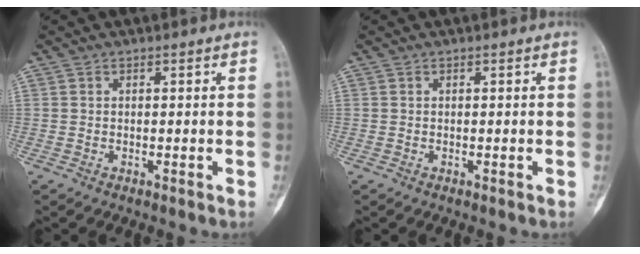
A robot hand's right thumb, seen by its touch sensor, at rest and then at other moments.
{"total": 0.0}